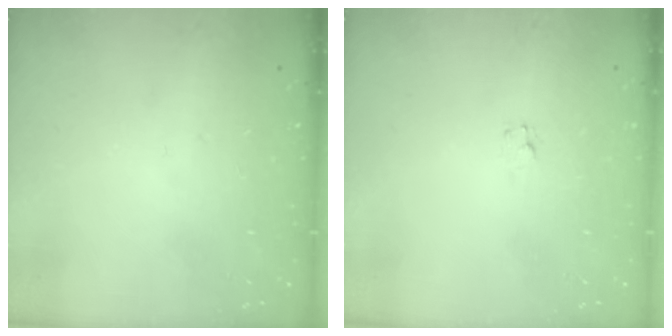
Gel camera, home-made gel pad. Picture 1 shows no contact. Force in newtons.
{"total": 2.0, "press": 2.0, "slide": 0.2}